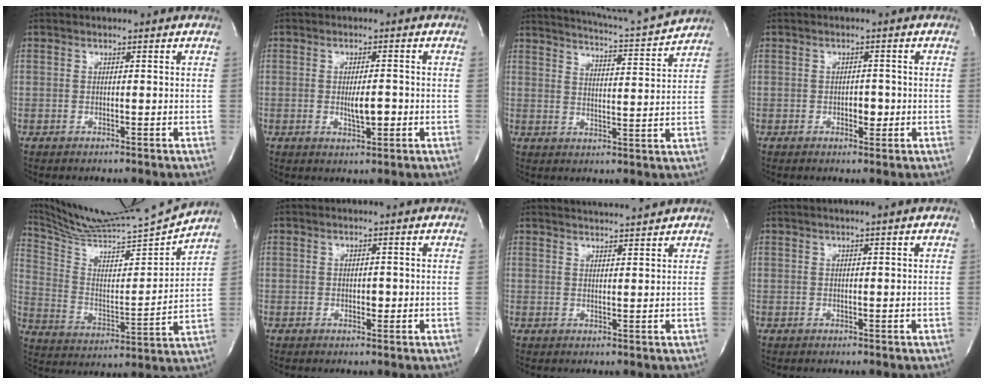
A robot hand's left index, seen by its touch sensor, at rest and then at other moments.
{"total": 3.6, "force": [-0.7, 1.0, 3.3], "torque": [-0.058, -0.002, -0.006]}
{"total": 12.0, "force": [11.6, -1.8, 2.6], "torque": [-0.054, -0.033, 0.163]}
{"total": 2.0, "force": [-0.5, 1.2, 1.5], "torque": [-0.019, 0.003, -0.004]}
{"total": 18.5, "force": [17.7, -1.7, 5.1], "torque": [-0.109, -0.048, 0.290]}
{"total": 0.9, "force": [-0.1, 0.6, 0.6], "torque": [-0.007, 0.001, -0.001]}
{"total": 5.7, "force": [5.5, -0.7, 1.2], "torque": [-0.022, 0.011, 0.080]}
{"total": 0.8, "force": [0.3, -0.2, 0.6], "torque": [-0.017, 0.003, 0.011]}